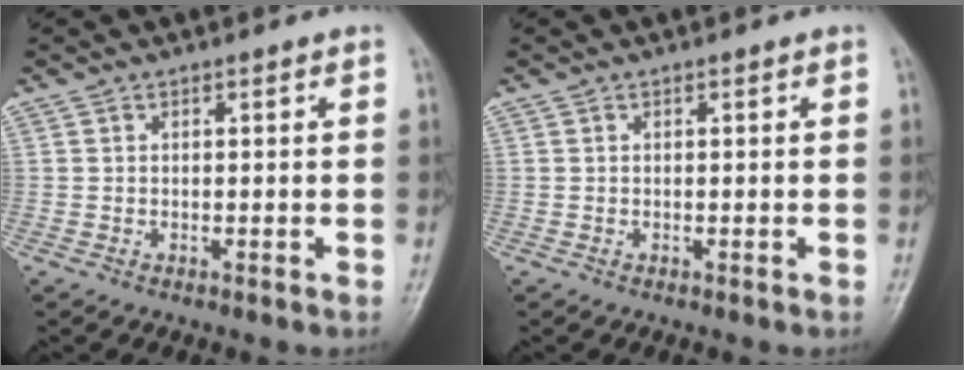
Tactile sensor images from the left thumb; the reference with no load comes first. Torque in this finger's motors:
{"motor_torque": [0.01, 0.01, 0.01, -0.03, 0.00]}